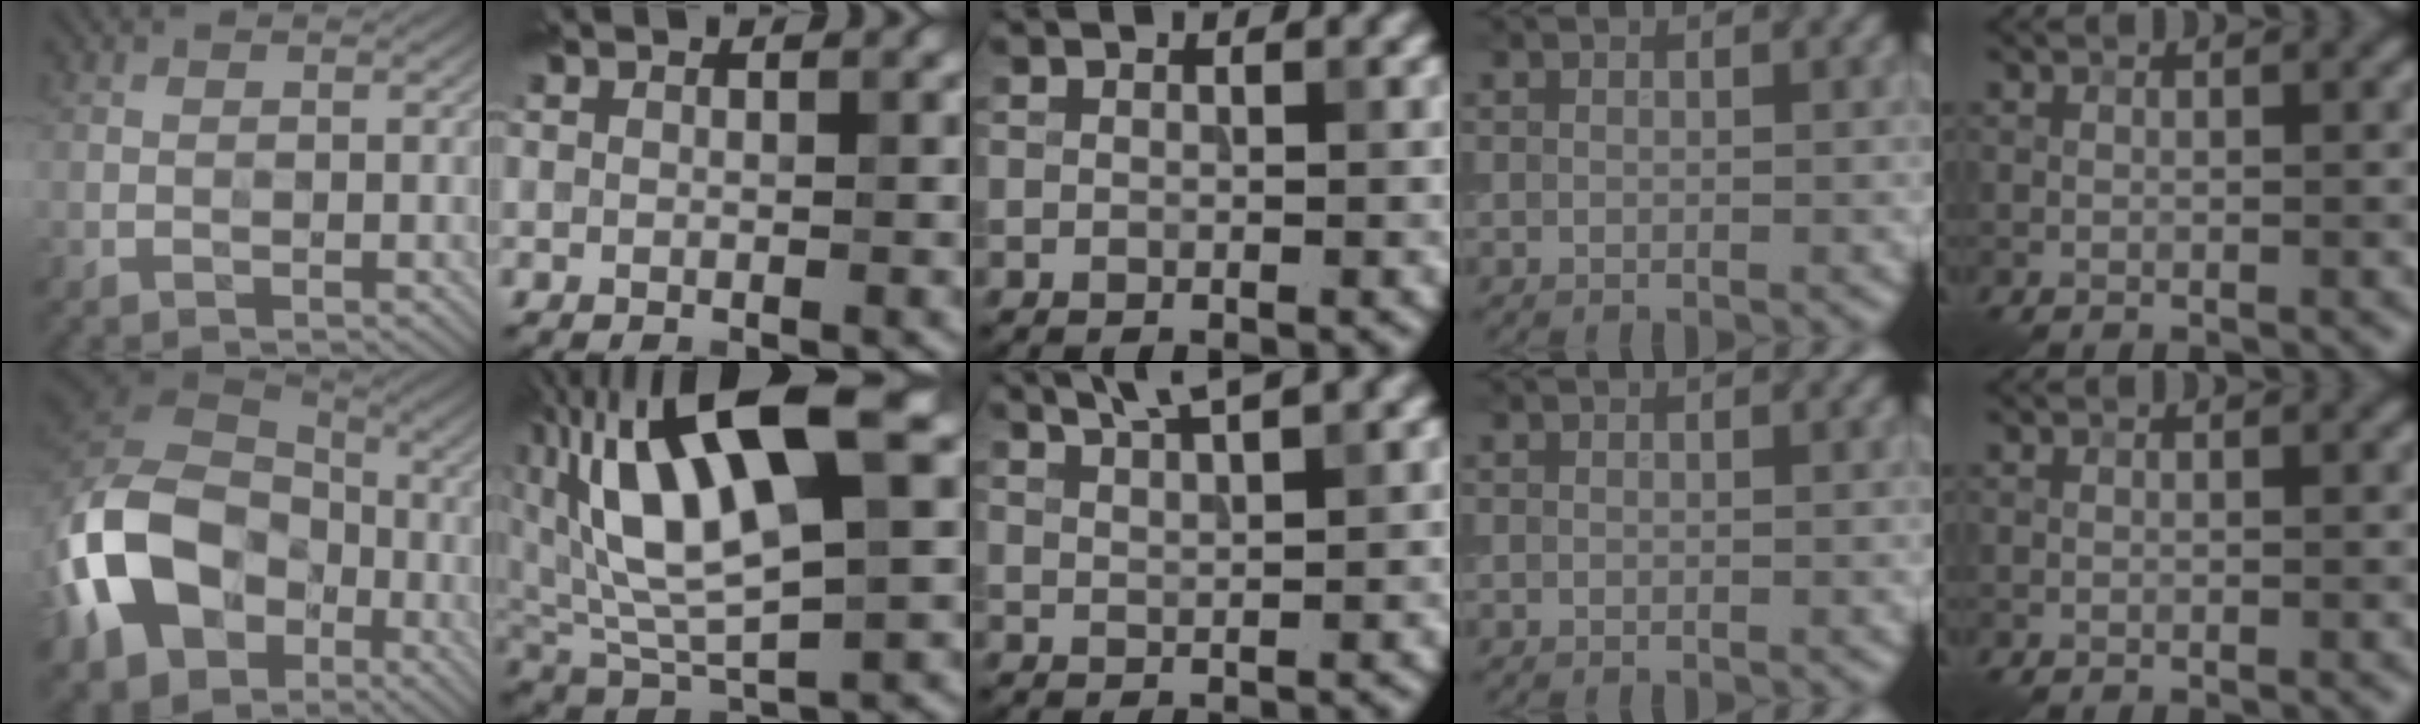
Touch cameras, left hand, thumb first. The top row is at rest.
{"thumb": {"total": 18.0, "force": [-5.5, 13.5, 10.6], "torque": [-0.282, -0.033, -0.102]}, "index": {"total": 12.5, "force": [3.3, 5.0, 11.0], "torque": [-0.209, 0.013, 0.057]}, "middle": {"total": 4.3, "force": [3.3, 1.0, 2.5], "torque": [-0.018, 0.023, 0.029]}}